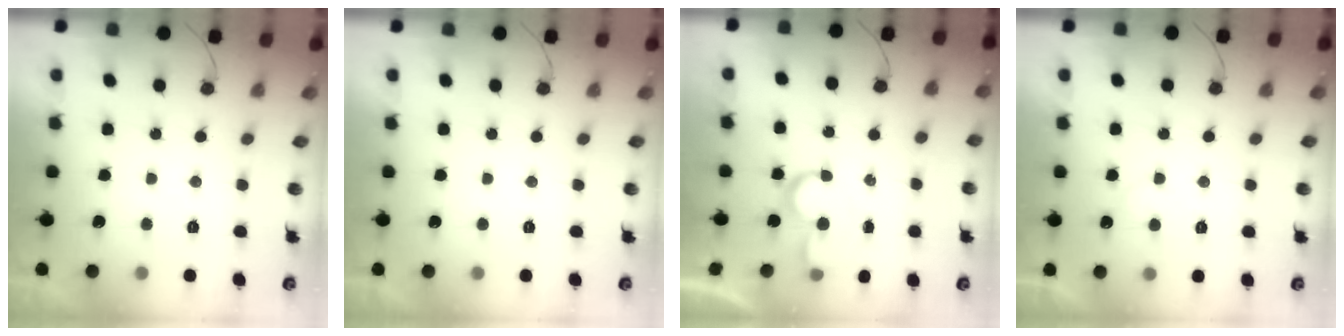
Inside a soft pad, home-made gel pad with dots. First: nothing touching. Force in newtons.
{"total": 1.7, "press": 1.7, "slide": 0.1}
{"total": 4.3, "press": 4.3, "slide": 0.3}
{"total": 4.4, "press": 4.4, "slide": 0.3}